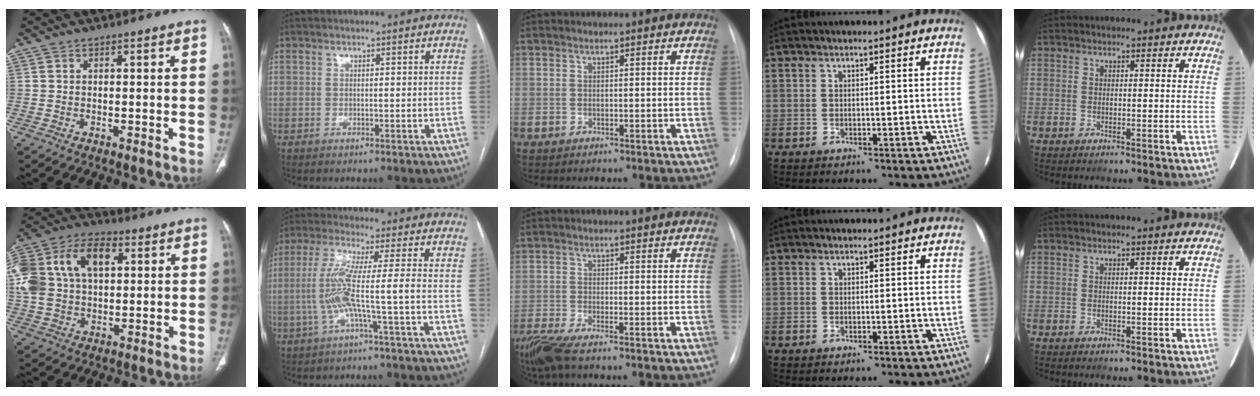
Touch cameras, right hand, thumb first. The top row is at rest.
{"thumb": {"total": 24.9, "force": [6.3, 16.5, 17.6], "torque": [-0.392, 0.051, 0.116]}, "index": {"total": 8.2, "force": [-1.9, -1.0, 7.9], "torque": [-0.171, 0.009, -0.035]}, "middle": {"total": 5.8, "force": [-4.4, 0.5, 3.7], "torque": [-0.083, -0.020, -0.088]}}